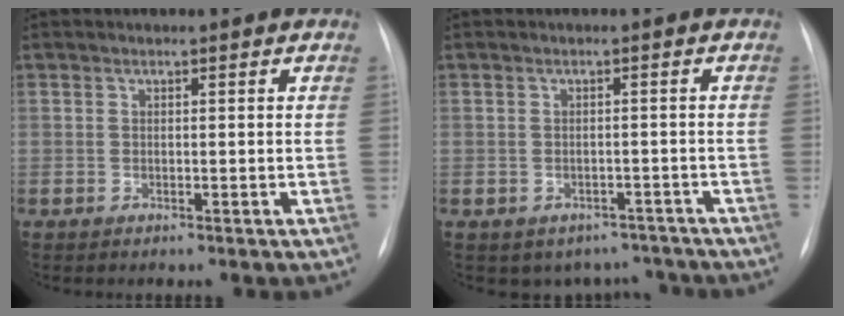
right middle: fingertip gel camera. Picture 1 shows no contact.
{"total": 5.7, "force": [-4.6, 3.3, 0.1], "torque": [0.018, 0.022, -0.053]}